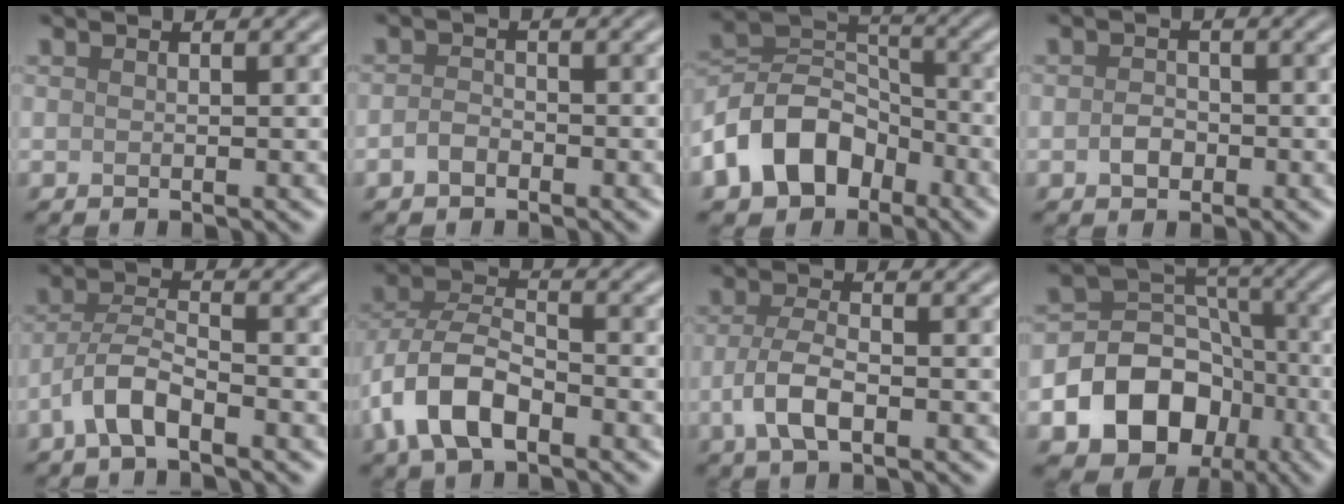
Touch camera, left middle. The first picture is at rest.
{"total": 1.4, "force": [-0.8, 0.9, 0.7], "torque": [-0.016, 0.004, -0.020]}
{"total": 8.8, "force": [-4.5, 6.1, 4.5], "torque": [-0.081, 0.007, -0.102]}
{"total": 1.7, "force": [-0.5, 1.2, 1.0], "torque": [-0.020, 0.002, -0.014]}
{"total": 3.7, "force": [-2.3, 1.1, 2.7], "torque": [-0.055, 0.012, -0.053]}
{"total": 7.3, "force": [-3.2, 4.0, 5.1], "torque": [-0.105, 0.004, -0.071]}
{"total": 3.7, "force": [-1.3, 1.6, 3.1], "torque": [-0.068, 0.000, -0.030]}
{"total": 11.2, "force": [-4.4, 8.9, 5.2], "torque": [-0.079, 0.000, -0.099]}